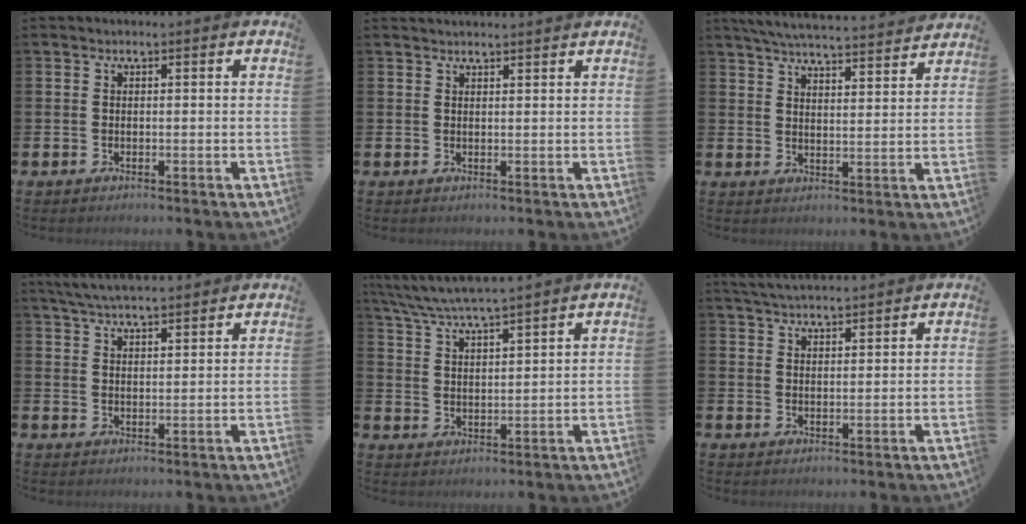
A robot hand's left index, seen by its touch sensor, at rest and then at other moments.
{"total": 1.4, "force": [1.4, 0.0, 0.1], "torque": [0.010, -0.008, 0.023]}
{"total": 5.9, "force": [5.7, 0.2, 1.2], "torque": [-0.035, -0.040, 0.100]}
{"total": 5.1, "force": [5.0, 0.3, 1.1], "torque": [-0.038, -0.018, 0.092]}
{"total": 5.6, "force": [5.4, -0.2, 1.4], "torque": [-0.049, -0.031, 0.095]}
{"total": 3.9, "force": [3.9, 0.1, 0.4], "torque": [-0.013, -0.018, 0.071]}